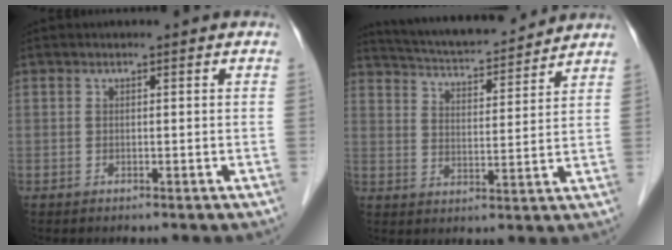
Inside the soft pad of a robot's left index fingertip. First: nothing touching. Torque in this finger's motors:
{"motor_torque": [-0.19, -0.63, 0.17, 0.08]}